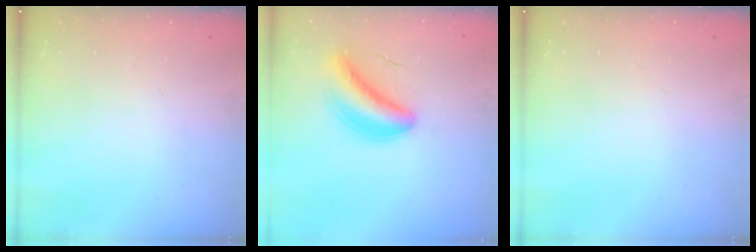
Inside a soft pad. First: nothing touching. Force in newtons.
{"total": 7.2, "press": 6.6, "slide": 2.9}
{"total": 0.0}